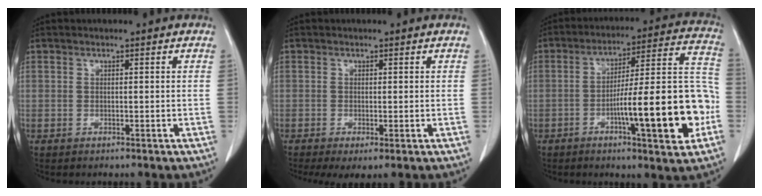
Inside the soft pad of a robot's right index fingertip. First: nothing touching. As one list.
[{"total": 3.3, "force": [-1.4, 0.9, 2.8], "torque": [-0.045, -0.013, -0.021]}, {"total": 19.1, "force": [-5.6, 2.2, 18.1], "torque": [-0.239, 0.023, -0.078]}]